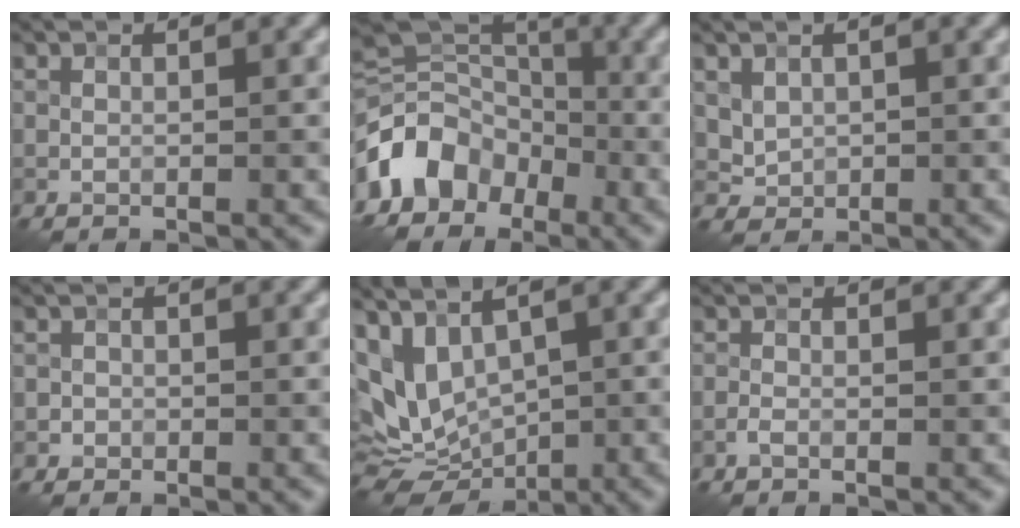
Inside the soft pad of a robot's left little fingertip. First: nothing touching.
{"total": 8.2, "force": [-4.1, 6.1, 3.7], "torque": [-0.068, 0.007, -0.093]}
{"total": 1.5, "force": [0.6, 1.2, 0.7], "torque": [-0.015, -0.004, 0.019]}
{"total": 0.6, "force": [-0.3, 0.5, -0.1], "torque": [0.007, -0.001, -0.006]}
{"total": 5.8, "force": [1.2, 3.2, 4.7], "torque": [-0.100, -0.004, 0.024]}
{"total": 0.6, "force": [-0.4, 0.0, 0.5], "torque": [-0.014, 0.002, -0.010]}